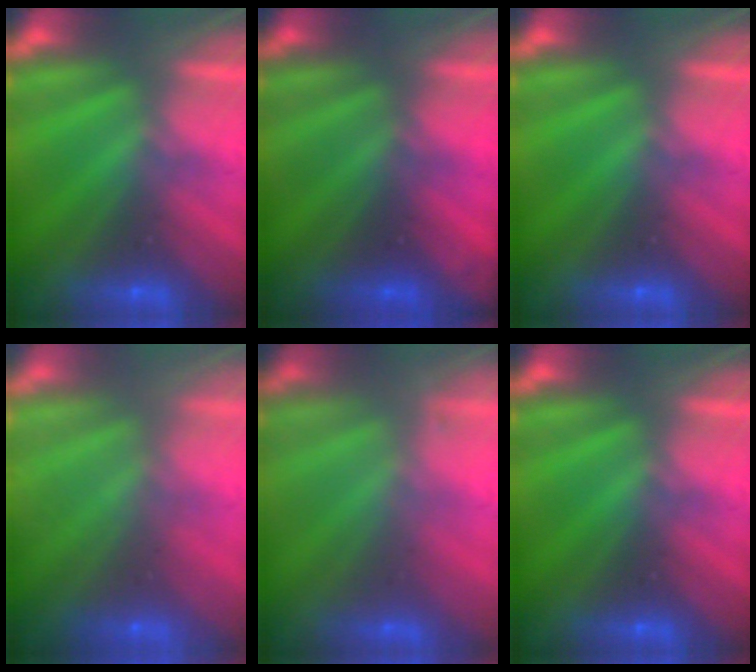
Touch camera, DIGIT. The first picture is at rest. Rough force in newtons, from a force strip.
{"total": 2.0}
{"total": 0.0}
{"total": 8.9}
{"total": 1.6}
{"total": 0.0}